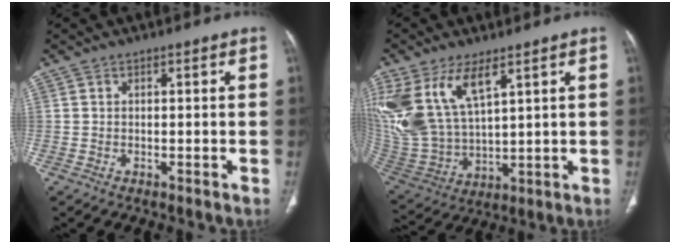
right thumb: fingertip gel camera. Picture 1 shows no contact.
{"total": 17.5, "force": [8.3, 8.7, 12.8], "torque": [-0.272, -0.027, 0.182]}